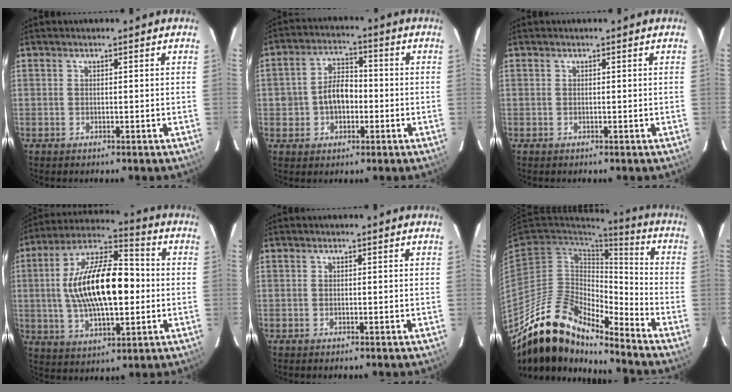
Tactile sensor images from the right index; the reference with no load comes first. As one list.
[{"total": 7.1, "force": [-1.3, 5.2, 4.6], "torque": [-0.085, 0.022, -0.011]}, {"total": 0.0}, {"total": 19.9, "force": [-0.1, 8.4, 18.0], "torque": [-0.334, 0.015, -0.003]}, {"total": 0.0}, {"total": 17.7, "force": [-14.9, 5.5, 7.7], "torque": [-0.140, -0.007, -0.278]}]